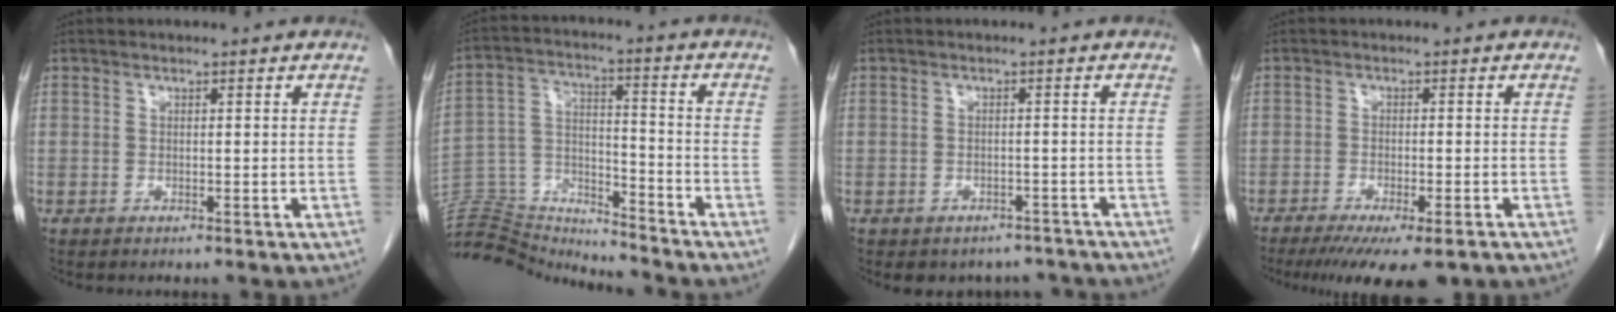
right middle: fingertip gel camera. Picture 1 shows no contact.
{"total": 15.7, "force": [-15.7, 0.9, 1.0], "torque": [-0.024, 0.038, -0.271]}
{"total": 5.9, "force": [-5.0, 3.0, 0.4], "torque": [0.006, 0.012, -0.056]}
{"total": 10.0, "force": [-7.2, 2.1, 6.6], "torque": [-0.096, -0.019, -0.107]}